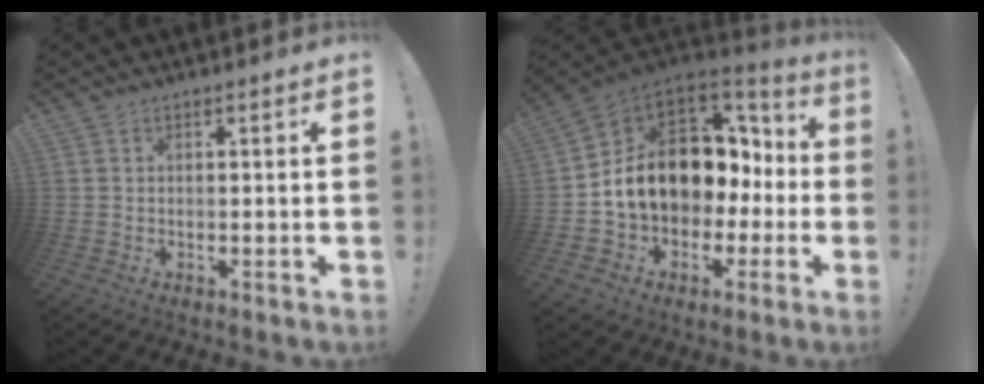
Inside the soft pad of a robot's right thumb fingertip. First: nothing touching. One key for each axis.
{"total": 16.5, "fx": 2.4, "fy": 12.8, "fz": 10.1, "tx": -0.134, "ty": -0.008, "tz": 0.075}